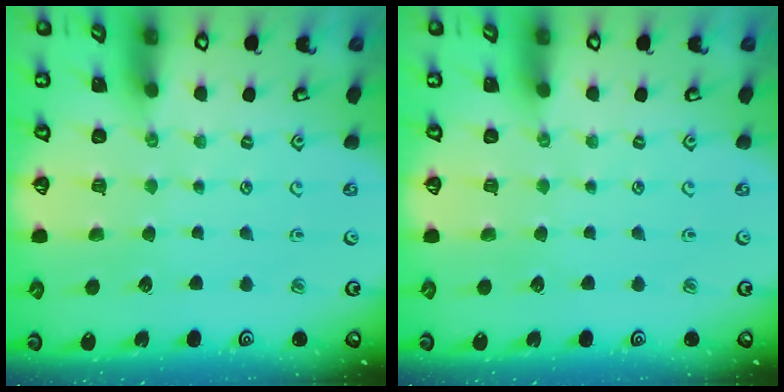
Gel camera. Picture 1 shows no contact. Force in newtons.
{"total": 0.0}